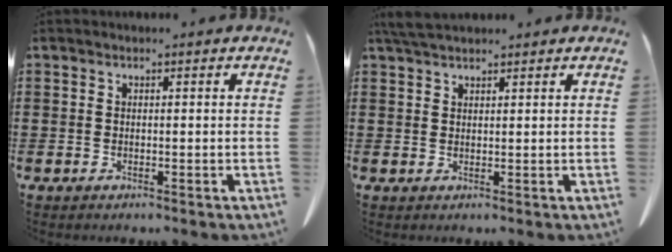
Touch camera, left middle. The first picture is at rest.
{"total": 3.0, "force": [2.6, 0.6, 1.4], "torque": [-0.035, 0.000, 0.050]}